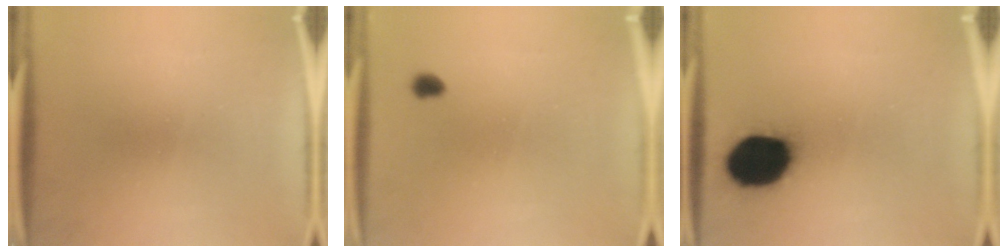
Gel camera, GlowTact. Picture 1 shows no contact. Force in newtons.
{"total": 1.3}
{"total": 18.4}